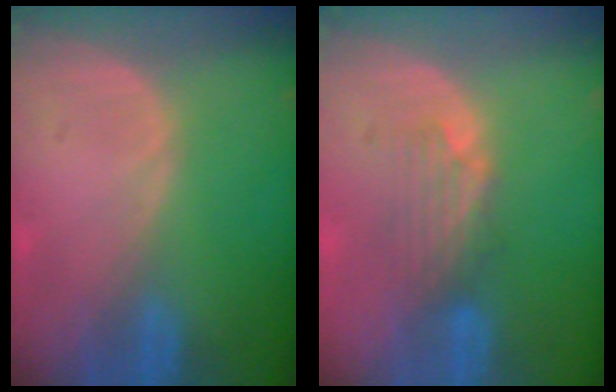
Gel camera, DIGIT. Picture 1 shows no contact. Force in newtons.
{"total": 4.2, "press": 3.7, "slide": 2.0}